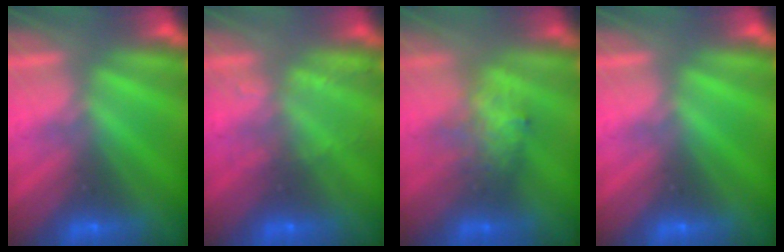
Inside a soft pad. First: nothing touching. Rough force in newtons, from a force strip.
{"total": 2.2}
{"total": 2.6}
{"total": 0.0}